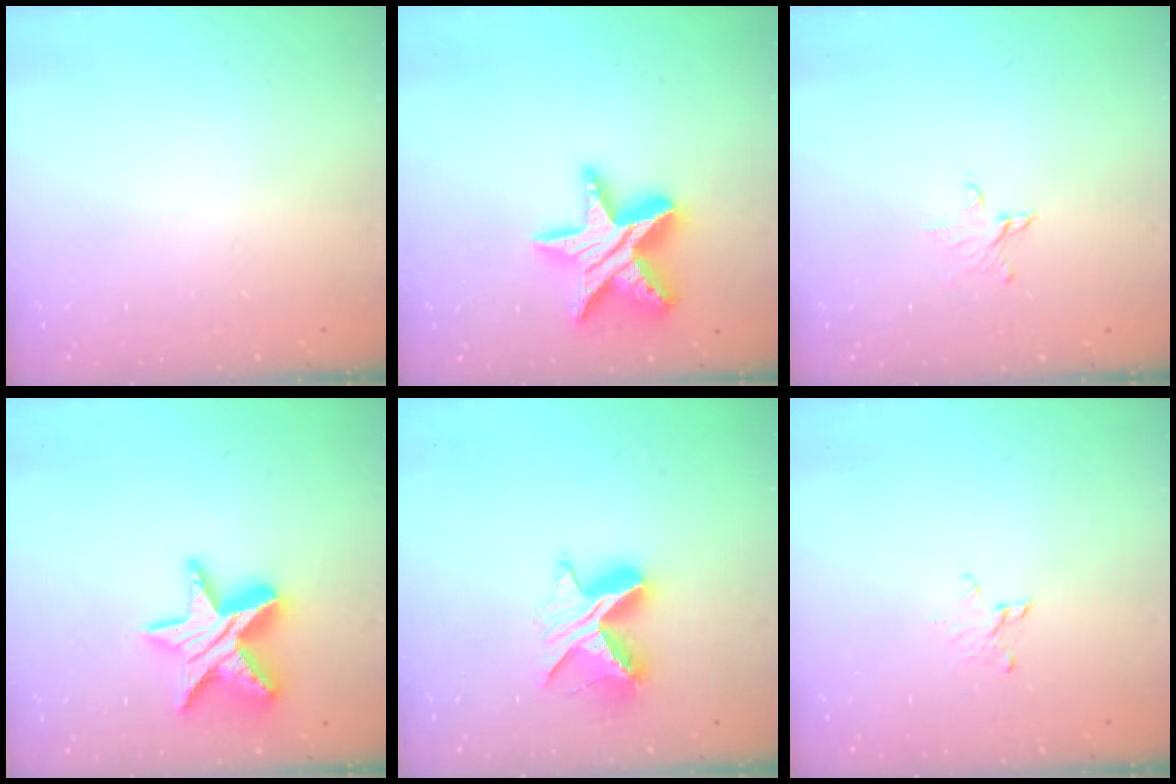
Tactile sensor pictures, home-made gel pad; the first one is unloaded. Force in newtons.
{"total": 17.1, "press": 17.1, "slide": 1.2}
{"total": 2.9, "press": 2.9, "slide": 0.3}
{"total": 14.3, "press": 14.3, "slide": 1.1}
{"total": 11.3, "press": 11.3, "slide": 0.4}
{"total": 3.0, "press": 3.0, "slide": 0.3}